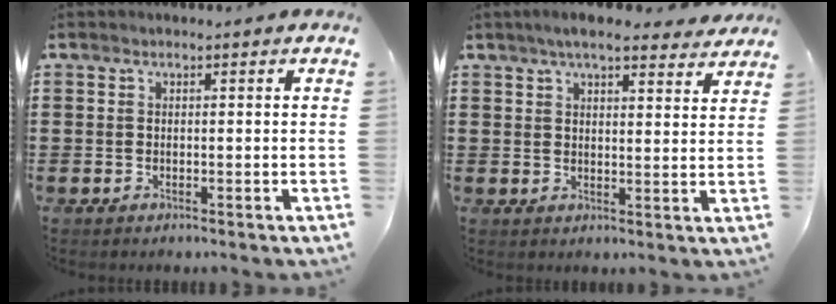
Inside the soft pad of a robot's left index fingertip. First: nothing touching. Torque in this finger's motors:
{"motor_torque": [0.43, -0.58, -0.08, -0.12]}